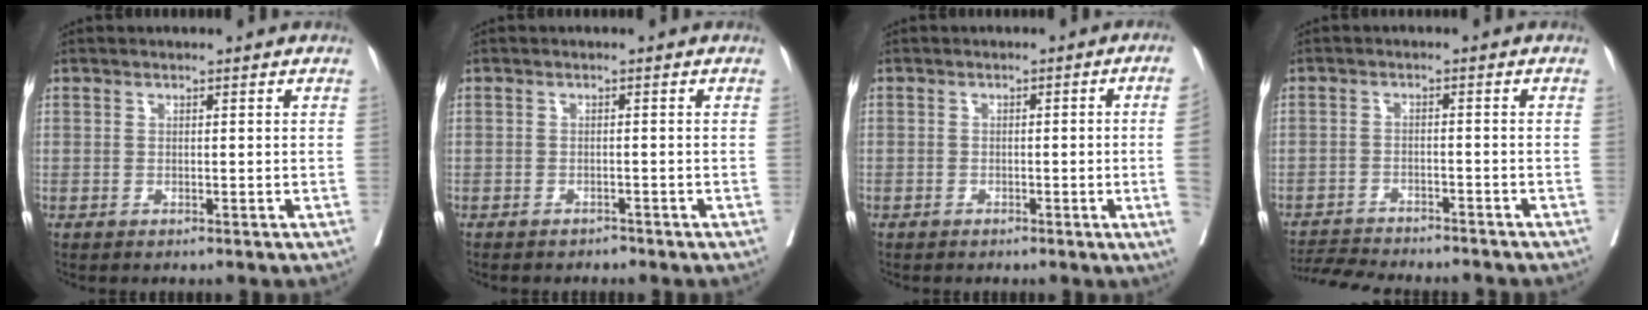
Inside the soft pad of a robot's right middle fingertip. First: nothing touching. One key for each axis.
{"total": 1.9, "fx": -1.7, "fy": 0.6, "fz": 0.2, "tx": -0.002, "ty": -0.001, "tz": -0.026}
{"total": 5.3, "fx": -1.0, "fy": -1.5, "fz": 5.0, "tx": -0.059, "ty": -0.005, "tz": -0.012}
{"total": 9.9, "fx": -9.4, "fy": 1.1, "fz": 2.7, "tx": -0.042, "ty": -0.001, "tz": -0.141}